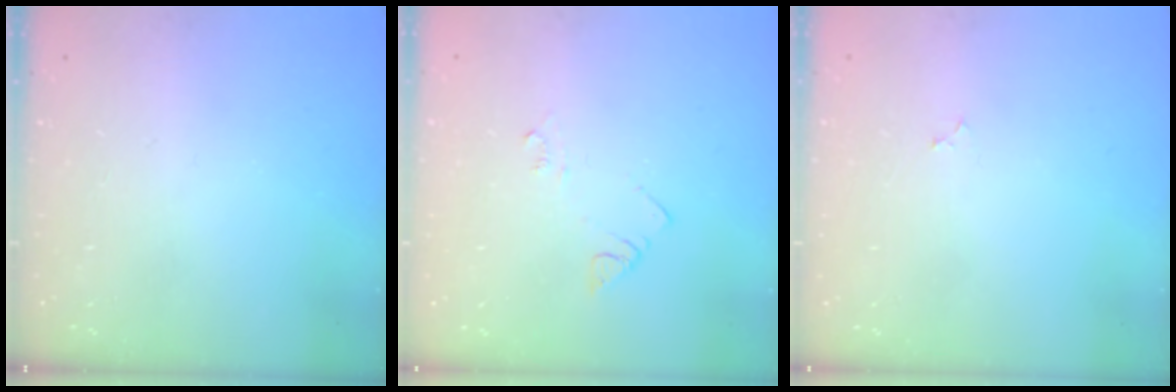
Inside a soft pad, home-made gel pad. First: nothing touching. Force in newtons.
{"total": 4.1, "press": 4.1, "slide": 0.4}
{"total": 2.3, "press": 2.3, "slide": 0.2}